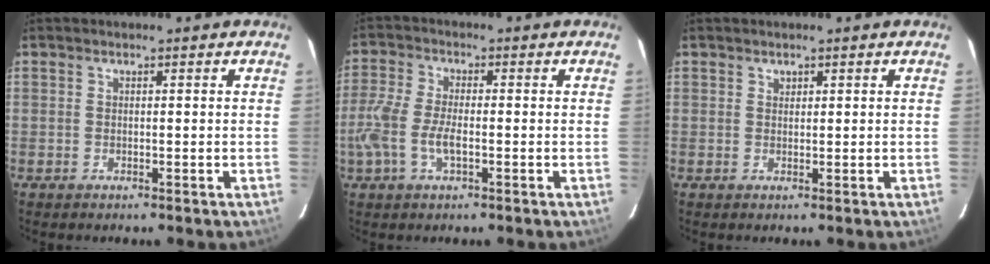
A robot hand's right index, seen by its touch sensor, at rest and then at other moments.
{"total": 7.2, "force": [-2.2, 2.8, 6.2], "torque": [-0.142, -0.002, -0.044]}
{"total": 0.8, "force": [0.5, 0.6, 0.1], "torque": [-0.001, 0.003, 0.007]}